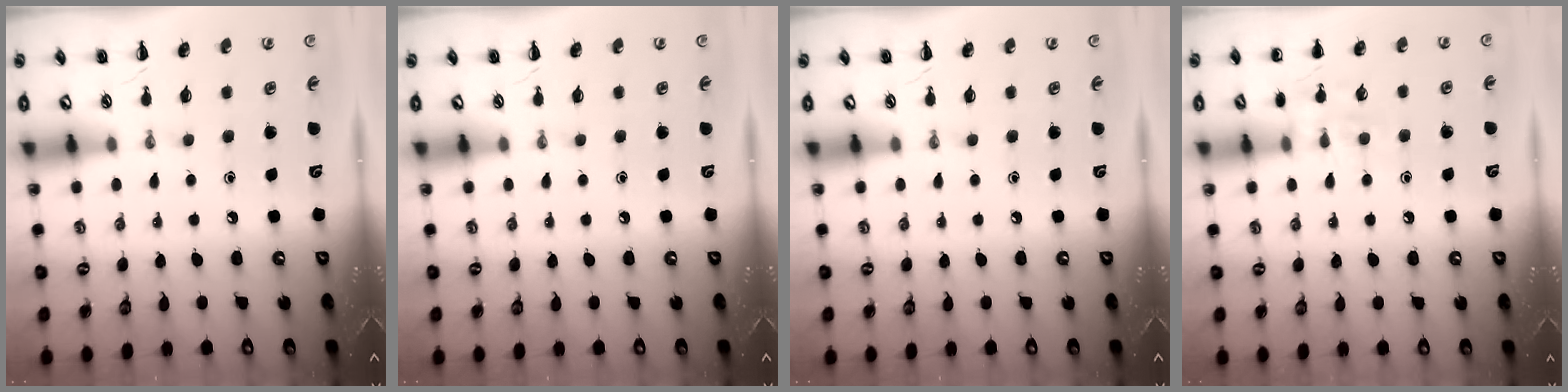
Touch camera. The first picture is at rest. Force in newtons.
{"total": 0.0}
{"total": 0.0}
{"total": 8.8, "press": 8.7, "slide": 1.5}